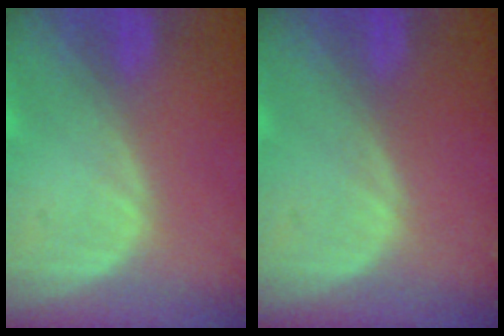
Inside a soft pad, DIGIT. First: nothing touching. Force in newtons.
{"total": 0.0}